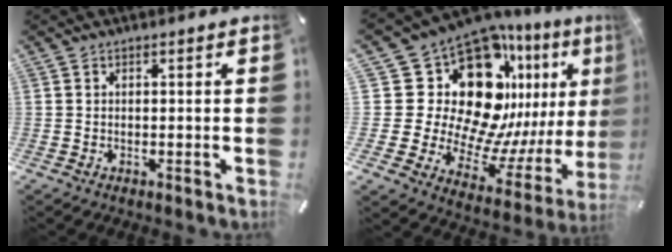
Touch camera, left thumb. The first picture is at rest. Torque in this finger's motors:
{"motor_torque": [2.75, 1.50, 0.79, 0.01, 0.06]}